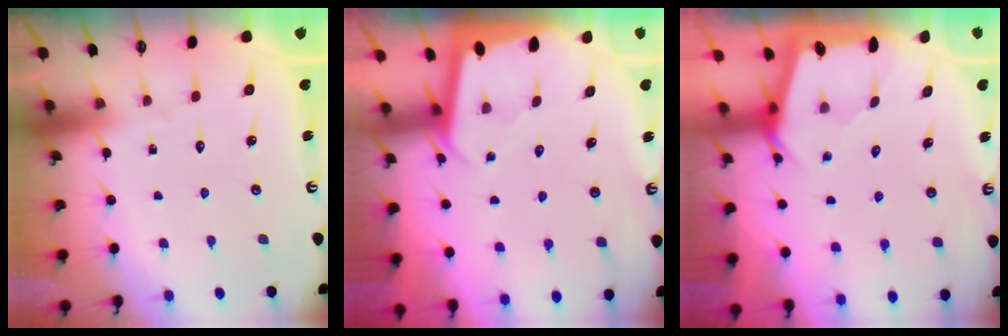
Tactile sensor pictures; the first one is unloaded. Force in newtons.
{"total": 1.9, "press": 1.9, "slide": 0.1}
{"total": 2.2, "press": 2.2, "slide": 0.3}